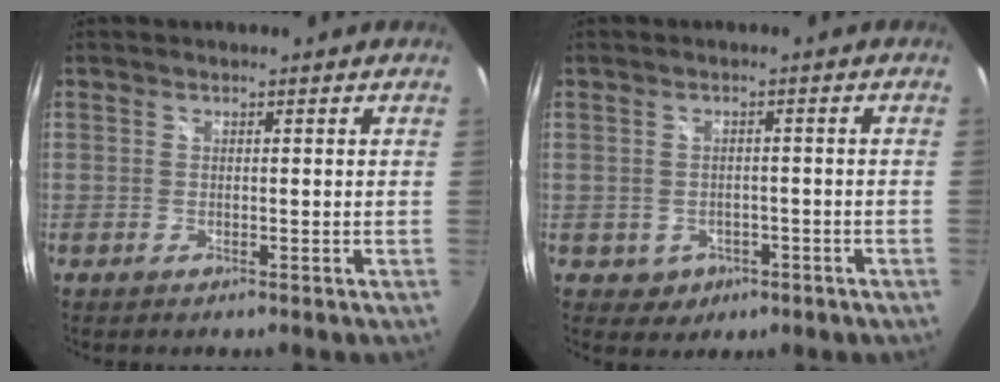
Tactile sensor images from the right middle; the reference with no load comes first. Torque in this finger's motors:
{"motor_torque": [-0.23, -0.16, 0.05, -0.01]}